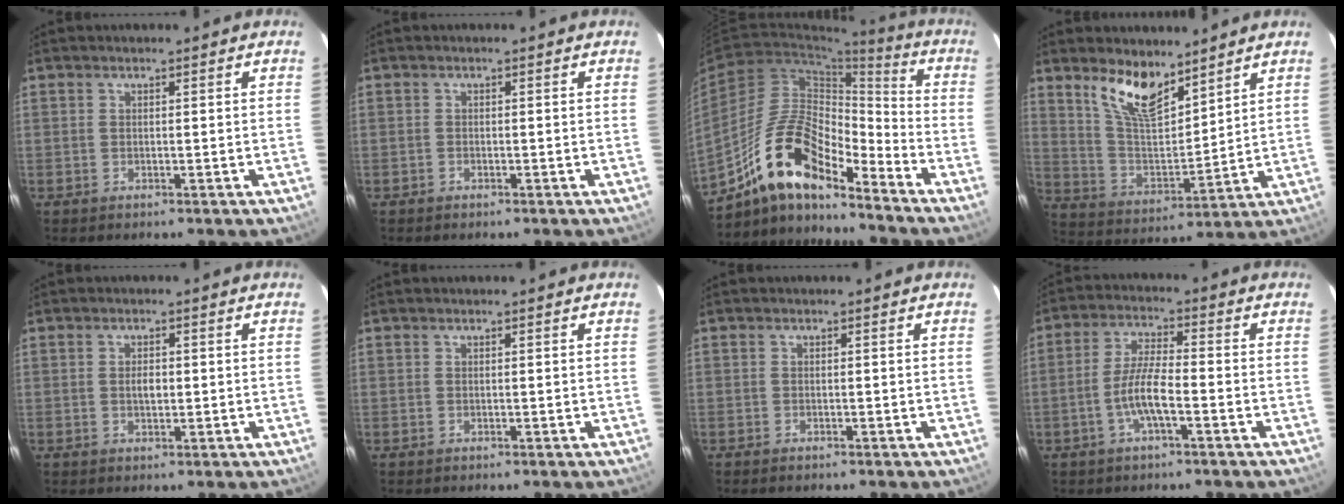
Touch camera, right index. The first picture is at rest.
{"total": 0.7, "force": [-0.5, 0.4, 0.0], "torque": [-0.002, 0.004, -0.010]}
{"total": 15.7, "force": [-11.7, 5.0, 9.3], "torque": [-0.171, 0.012, -0.224]}
{"total": 11.8, "force": [8.4, 4.3, 7.0], "torque": [-0.134, -0.001, 0.168]}
{"total": 2.1, "force": [0.0, 1.2, 1.7], "torque": [-0.029, 0.003, 0.000]}
{"total": 0.0}
{"total": 0.7, "force": [-0.6, 0.2, 0.2], "torque": [-0.006, -0.002, -0.012]}
{"total": 6.5, "force": [-2.7, 1.1, 5.8], "torque": [-0.121, 0.004, -0.052]}